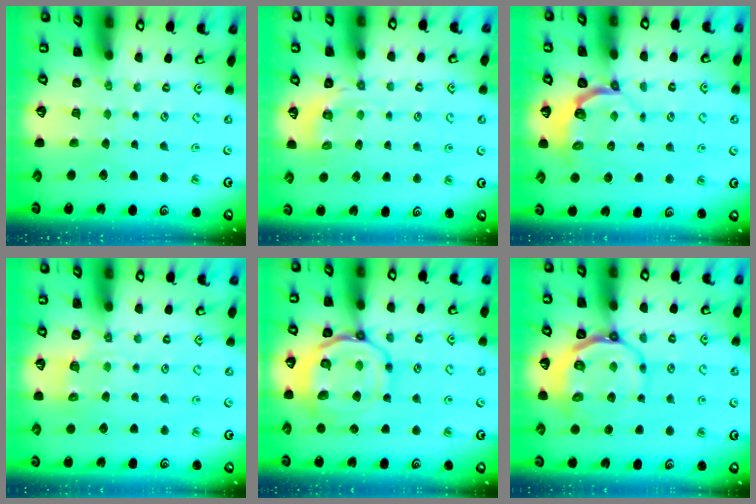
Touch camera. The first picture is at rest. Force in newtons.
{"total": 4.3, "press": 3.9, "slide": 1.7}
{"total": 4.4, "press": 3.5, "slide": 2.6}
{"total": 5.2, "press": 5.0, "slide": 1.2}
{"total": 14.9, "press": 14.8, "slide": 1.6}
{"total": 9.1, "press": 8.6, "slide": 3.0}